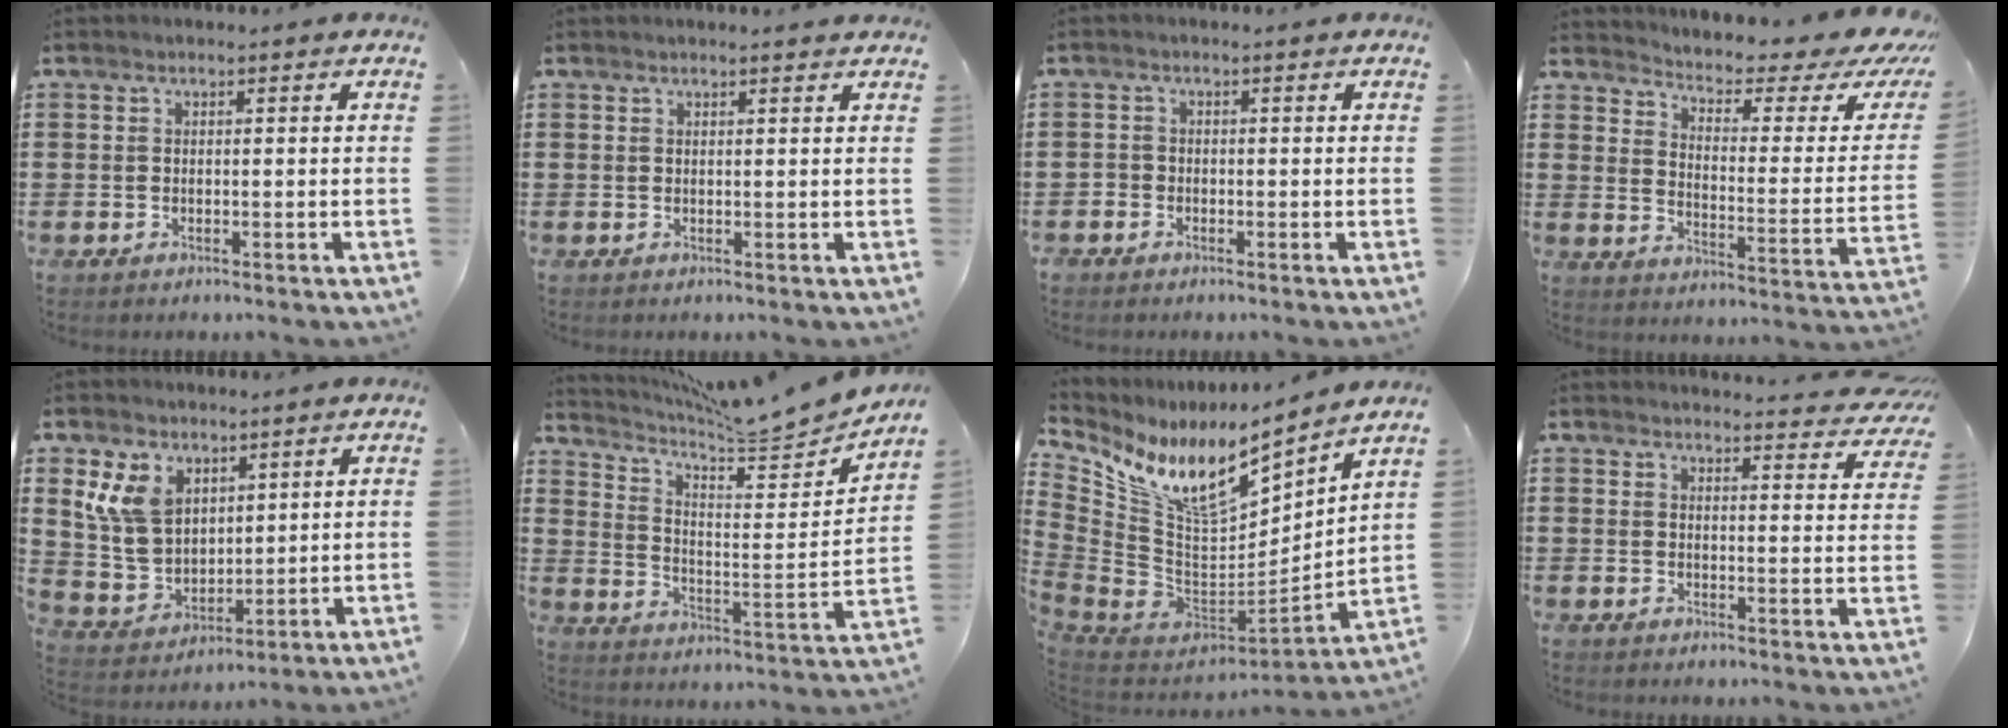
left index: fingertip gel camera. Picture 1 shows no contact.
{"total": 0.8, "force": [0.7, 0.0, 0.3], "torque": [-0.008, -0.002, 0.014]}
{"total": 1.2, "force": [-0.9, 0.8, 0.0], "torque": [-0.006, 0.003, -0.020]}
{"total": 3.6, "force": [2.4, 0.7, 2.5], "torque": [-0.056, -0.033, 0.031]}
{"total": 9.0, "force": [4.6, 6.7, 4.0], "torque": [-0.120, 0.004, 0.091]}
{"total": 7.3, "force": [6.9, 0.3, 2.3], "torque": [-0.061, -0.062, 0.113]}
{"total": 11.8, "force": [7.9, 4.5, 7.5], "torque": [-0.161, -0.057, 0.136]}
{"total": 3.5, "force": [3.4, -0.1, 0.7], "torque": [-0.019, -0.021, 0.059]}